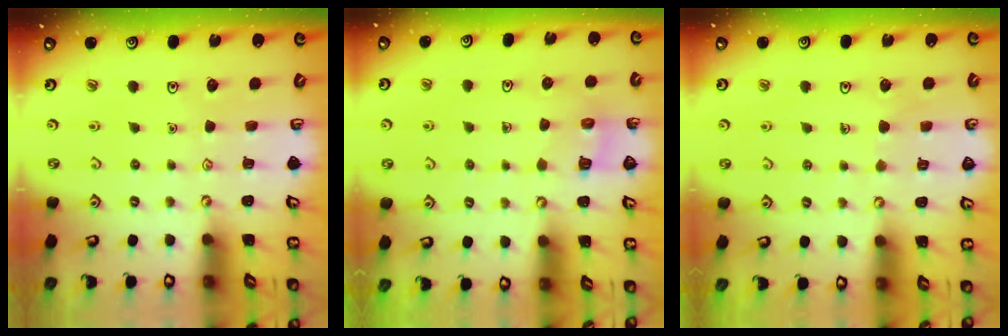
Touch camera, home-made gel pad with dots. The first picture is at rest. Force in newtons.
{"total": 2.2, "press": 2.2, "slide": 0.1}
{"total": 3.9, "press": 3.9, "slide": 0.2}